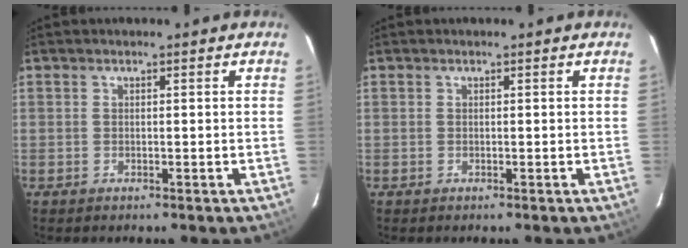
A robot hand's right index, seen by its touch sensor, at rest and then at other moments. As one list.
[{"total": 0.0}]